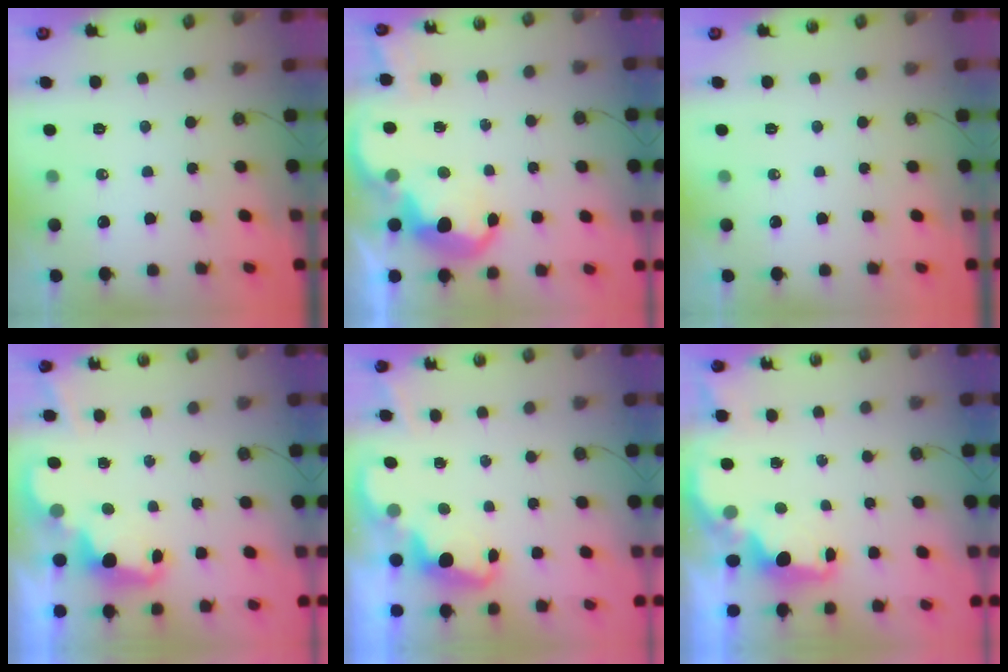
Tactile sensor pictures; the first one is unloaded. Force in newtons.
{"total": 6.9, "press": 6.8, "slide": 0.5}
{"total": 0.0}
{"total": 2.3, "press": 2.3, "slide": 0.5}
{"total": 2.3, "press": 2.2, "slide": 0.5}
{"total": 1.6, "press": 1.5, "slide": 0.6}